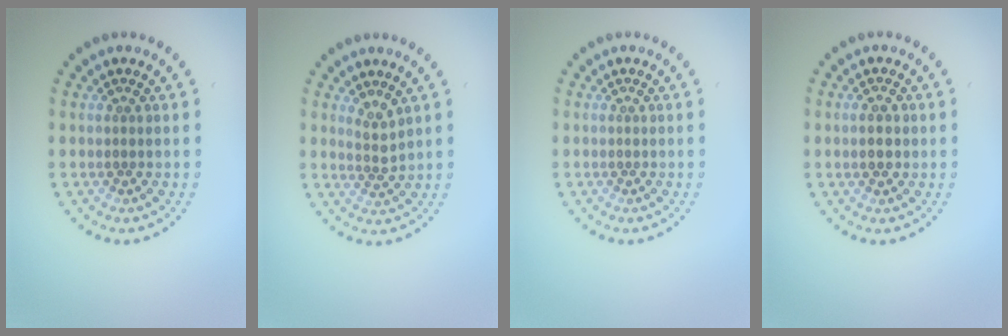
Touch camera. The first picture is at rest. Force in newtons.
{"total": 1.7, "press": 1.1, "slide": 1.3}
{"total": 0.0}
{"total": 2.1, "press": 2.1, "slide": 0.1}